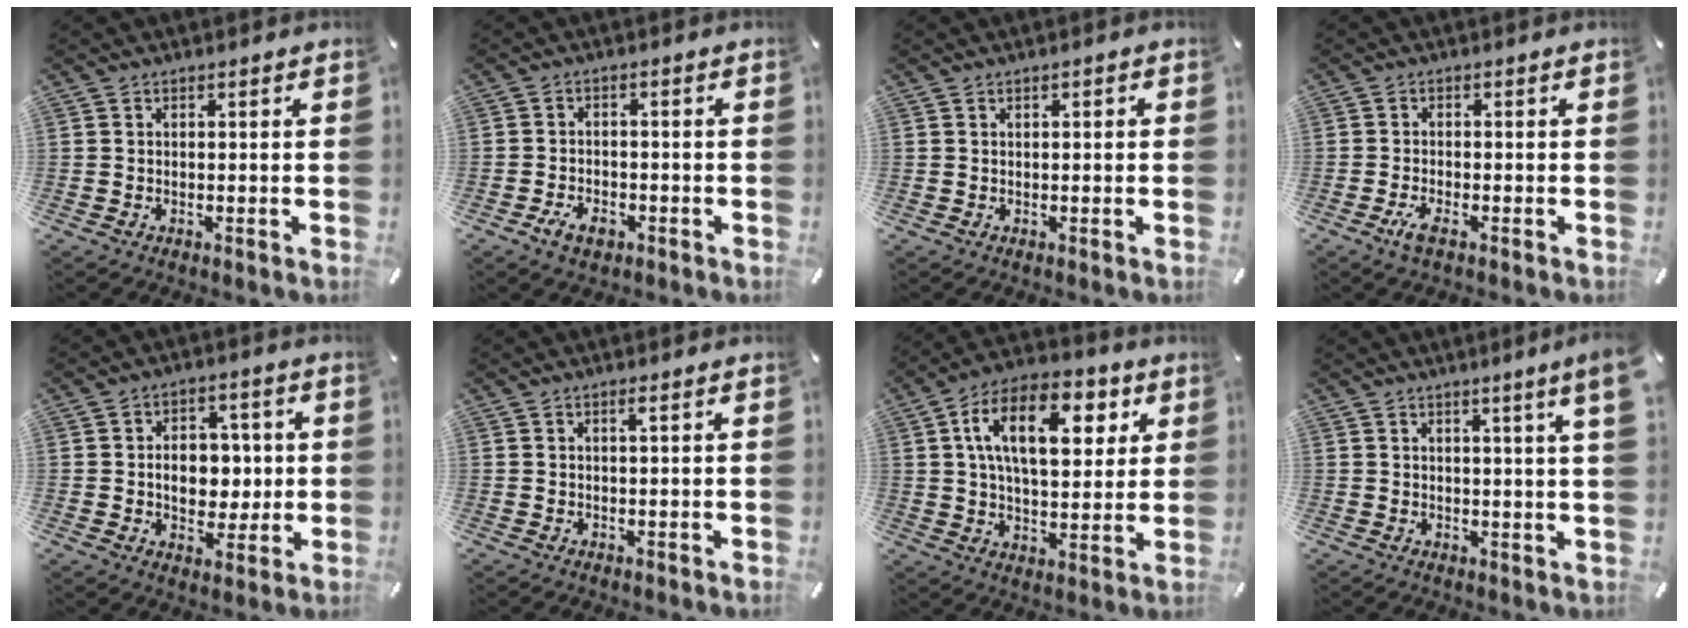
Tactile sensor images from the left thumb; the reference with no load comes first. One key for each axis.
{"total": 4.4, "fx": -2.4, "fy": 2.7, "fz": 2.4, "tx": -0.050, "ty": 0.010, "tz": -0.046}
{"total": 0.7, "fx": 0.0, "fy": 0.4, "fz": 0.5, "tx": -0.009, "ty": 0.003, "tz": -0.001}
{"total": 3.1, "fx": -1.7, "fy": 0.9, "fz": 2.4, "tx": -0.059, "ty": -0.001, "tz": -0.035}
{"total": 9.6, "fx": 0.0, "fy": 7.0, "fz": 6.6, "tx": -0.078, "ty": 0.002, "tz": -0.001}
{"total": 1.0, "fx": 0.4, "fy": 0.0, "fz": 0.9, "tx": -0.018, "ty": -0.001, "tz": 0.006}
{"total": 17.2, "fx": 6.2, "fy": 9.7, "fz": 12.9, "tx": -0.208, "ty": -0.003, "tz": 0.099}
{"total": 5.2, "fx": 2.8, "fy": -0.4, "fz": 4.4, "tx": -0.069, "ty": -0.012, "tz": 0.043}